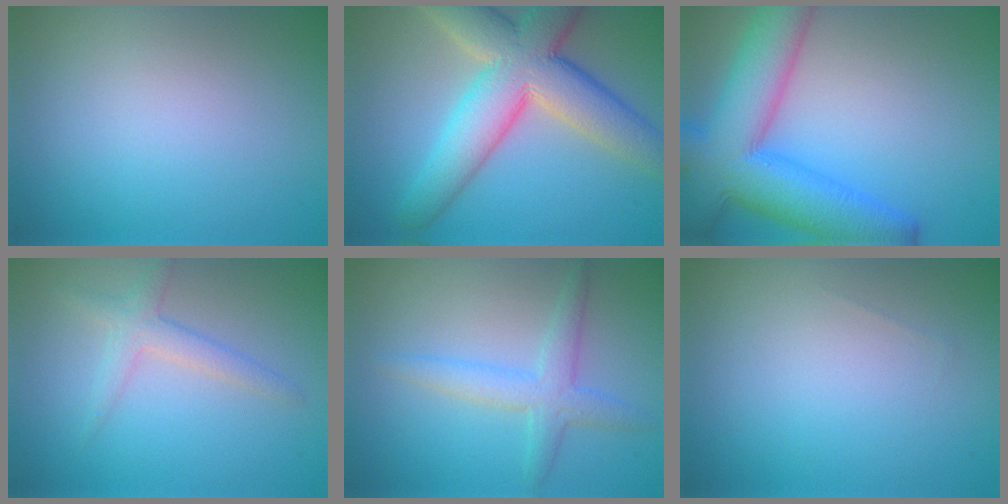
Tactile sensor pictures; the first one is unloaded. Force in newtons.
{"total": 10.5, "press": 10.4, "slide": 0.8}
{"total": 11.3, "press": 11.3, "slide": 0.6}
{"total": 2.3, "press": 2.3, "slide": 0.1}
{"total": 3.1, "press": 3.1, "slide": 0.1}
{"total": 0.0}